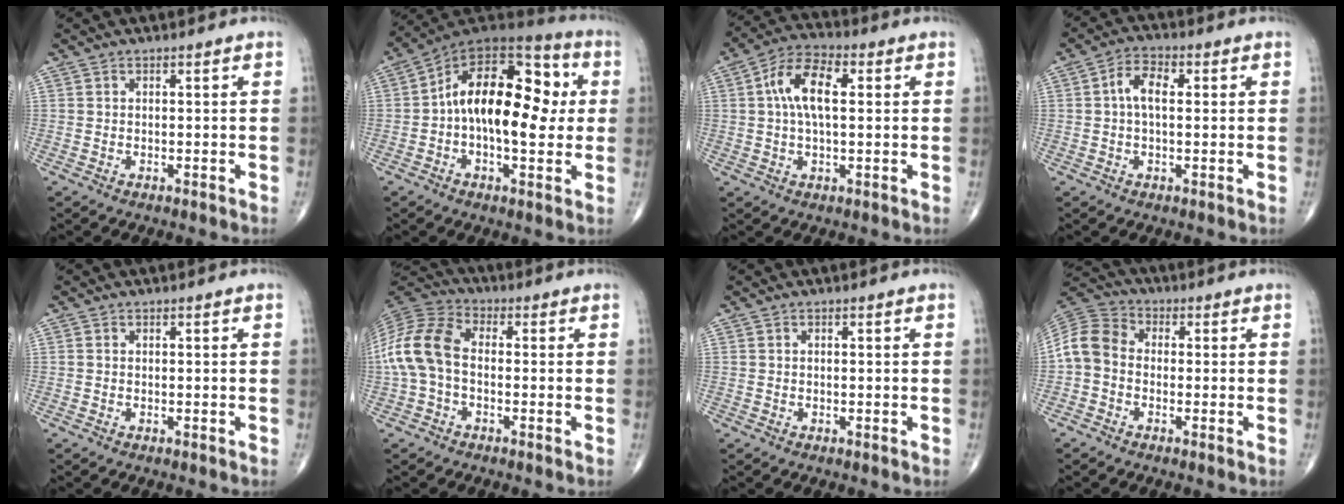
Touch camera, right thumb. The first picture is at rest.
{"total": 20.3, "force": [1.0, 10.9, 17.1], "torque": [-0.244, 0.040, 0.006]}
{"total": 10.2, "force": [1.8, 5.1, 8.7], "torque": [-0.163, 0.023, 0.028]}
{"total": 5.7, "force": [0.9, 3.1, 4.7], "torque": [-0.086, 0.017, 0.011]}
{"total": 0.0}
{"total": 11.6, "force": [-1.0, 7.3, 9.1], "torque": [-0.196, 0.031, -0.030]}
{"total": 0.0}
{"total": 8.1, "force": [-1.2, 6.3, 4.9], "torque": [-0.088, 0.025, -0.041]}